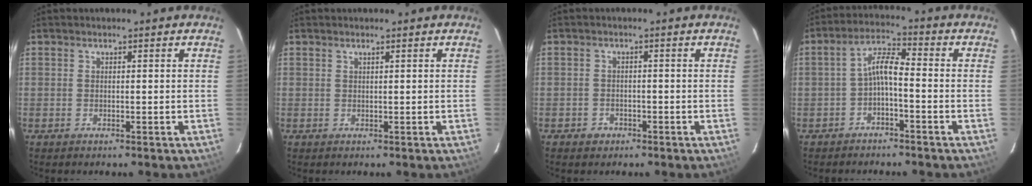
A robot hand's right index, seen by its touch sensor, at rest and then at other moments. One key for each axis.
{"total": 0.5, "fx": 0.4, "fy": -0.1, "fz": 0.3, "tx": -0.005, "ty": 0.003, "tz": 0.007}
{"total": 2.7, "fx": -1.5, "fy": 2.1, "fz": 0.5, "tx": -0.014, "ty": 0.005, "tz": -0.022}
{"total": 4.7, "fx": -2.0, "fy": 1.2, "fz": 4.1, "tx": -0.089, "ty": 0.019, "tz": -0.037}